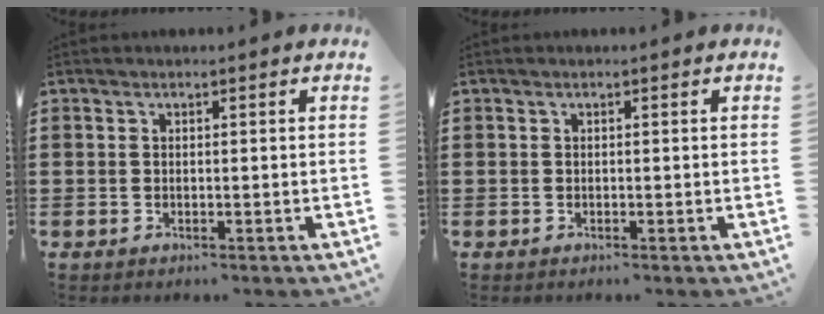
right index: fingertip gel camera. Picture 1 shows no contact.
{"total": 0.0}